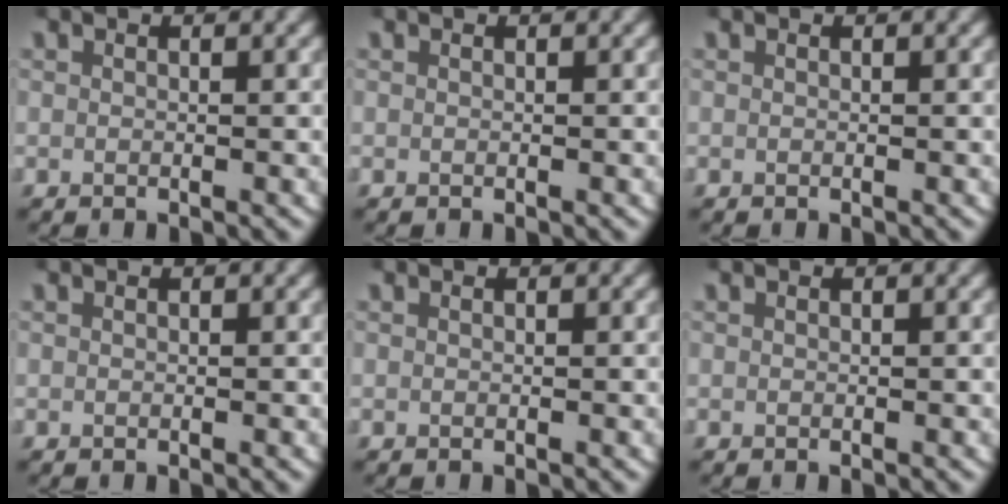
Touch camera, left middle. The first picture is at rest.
{"total": 0.0}
{"total": 0.0}
{"total": 0.0}
{"total": 0.0}
{"total": 0.0}